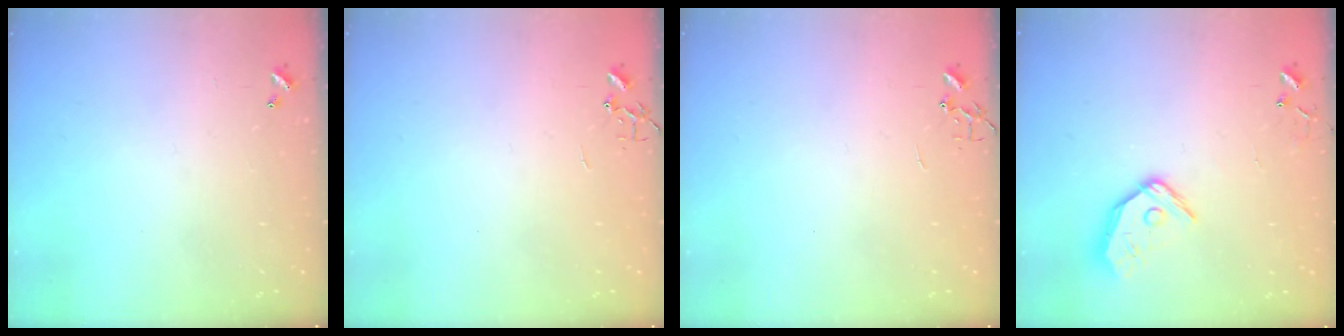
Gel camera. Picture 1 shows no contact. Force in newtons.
{"total": 0.0}
{"total": 0.0}
{"total": 12.4, "press": 12.2, "slide": 2.1}